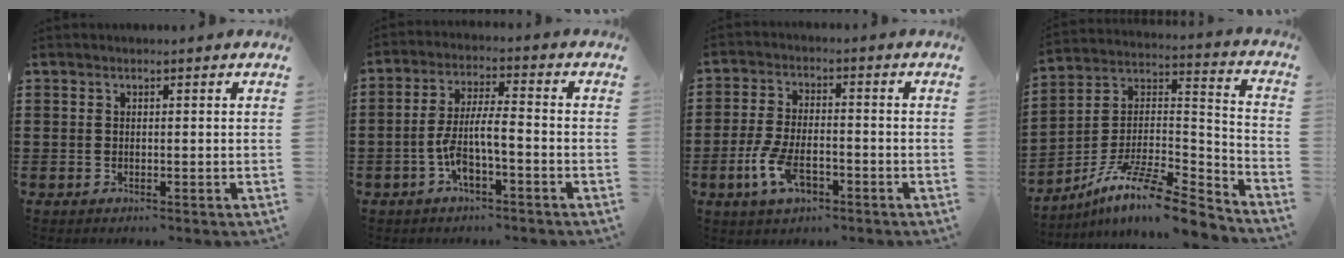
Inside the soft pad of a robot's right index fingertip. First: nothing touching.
{"total": 7.0, "force": [-2.6, 1.9, 6.2], "torque": [-0.140, -0.005, -0.054]}
{"total": 7.0, "force": [-3.0, 3.2, 5.5], "torque": [-0.123, -0.002, -0.058]}
{"total": 11.7, "force": [-9.2, 2.3, 6.8], "torque": [-0.127, 0.014, -0.179]}